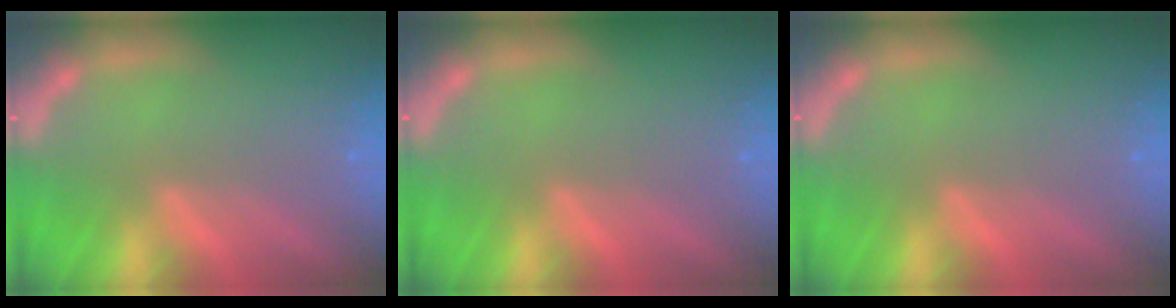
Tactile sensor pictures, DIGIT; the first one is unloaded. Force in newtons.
{"total": 0.0}
{"total": 0.0}